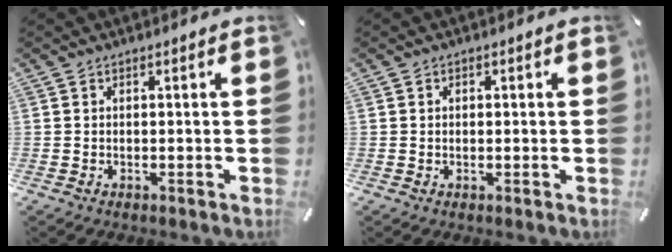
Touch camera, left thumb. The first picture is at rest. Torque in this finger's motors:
{"motor_torque": [-0.23, -0.27, -0.06, 0.08, -0.01]}